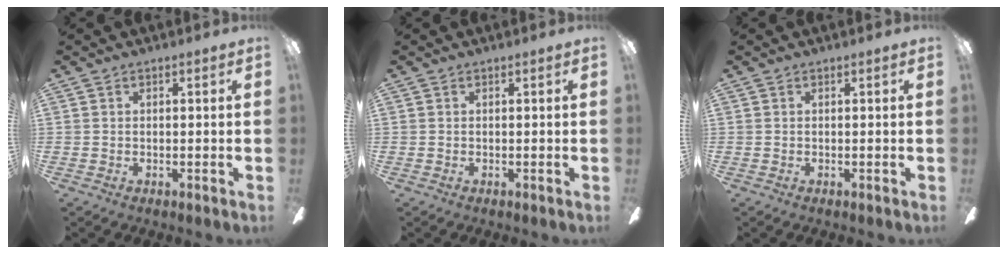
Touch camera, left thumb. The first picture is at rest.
{"total": 0.0}
{"total": 0.0}